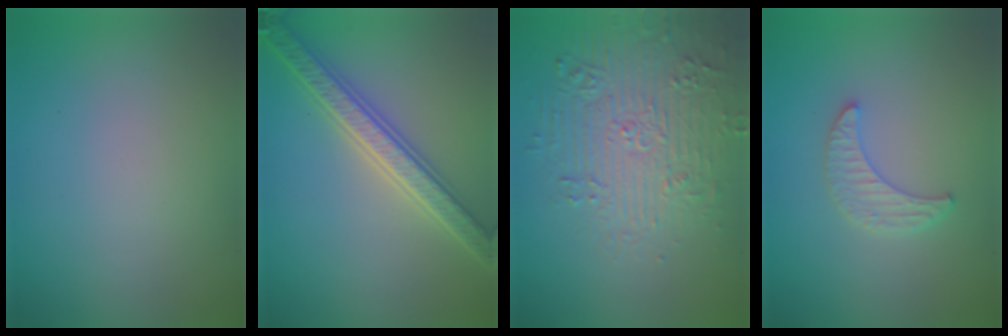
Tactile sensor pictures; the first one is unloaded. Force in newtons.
{"total": 5.4, "press": 5.3, "slide": 1.1}
{"total": 4.6, "press": 4.6, "slide": 0.8}
{"total": 2.2, "press": 2.2, "slide": 0.5}